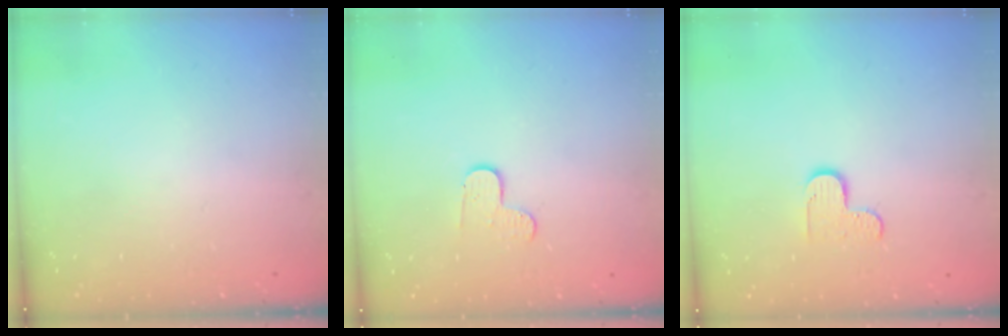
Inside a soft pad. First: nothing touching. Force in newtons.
{"total": 6.8, "press": 6.8, "slide": 0.5}
{"total": 5.7, "press": 5.7, "slide": 0.3}